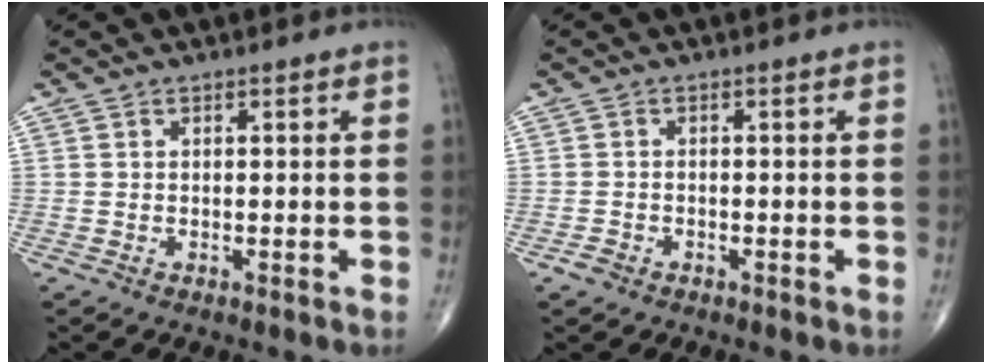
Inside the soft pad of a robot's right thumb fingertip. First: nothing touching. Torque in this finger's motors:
{"motor_torque": [1.68, 1.33, 0.03, -0.27, 0.05]}